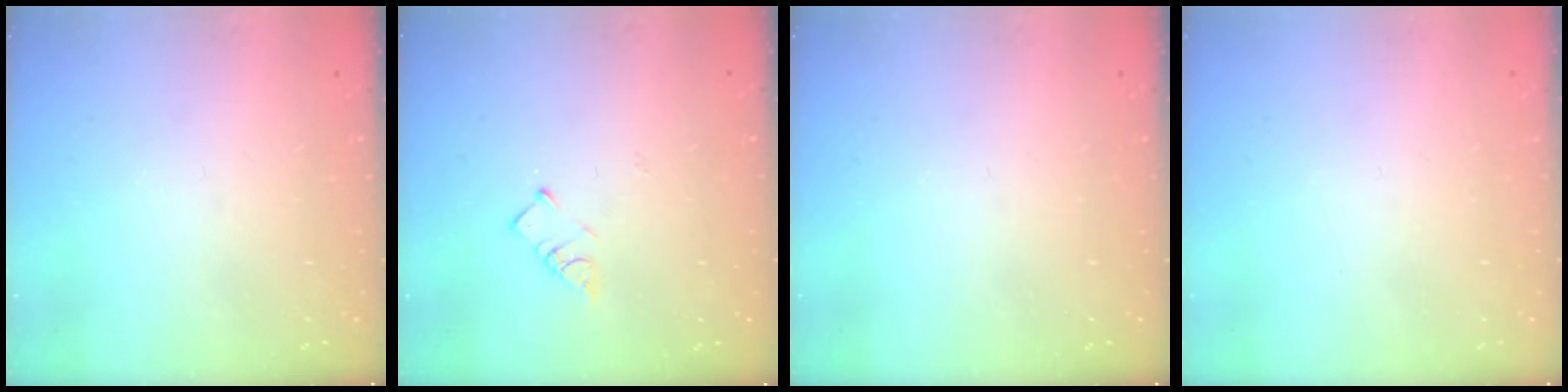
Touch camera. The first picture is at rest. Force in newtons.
{"total": 2.9, "press": 2.9, "slide": 0.0}
{"total": 0.0}
{"total": 1.7, "press": 1.7, "slide": 0.2}